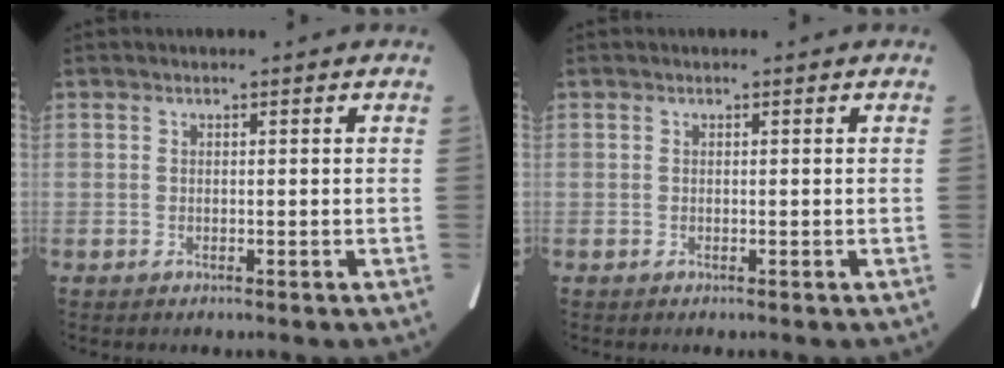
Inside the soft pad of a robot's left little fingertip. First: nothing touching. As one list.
[{"total": 0.0}]